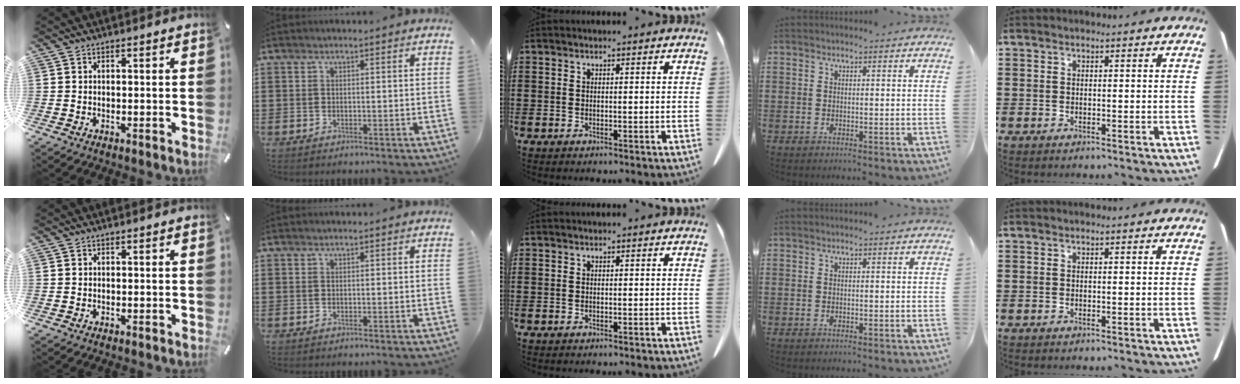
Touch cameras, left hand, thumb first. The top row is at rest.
{}